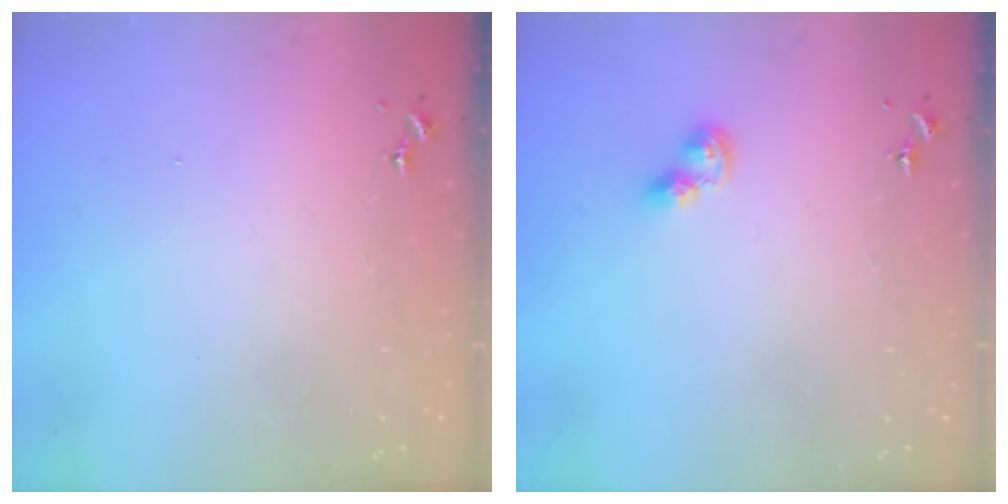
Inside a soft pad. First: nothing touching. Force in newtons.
{"total": 6.0, "press": 5.9, "slide": 0.6}